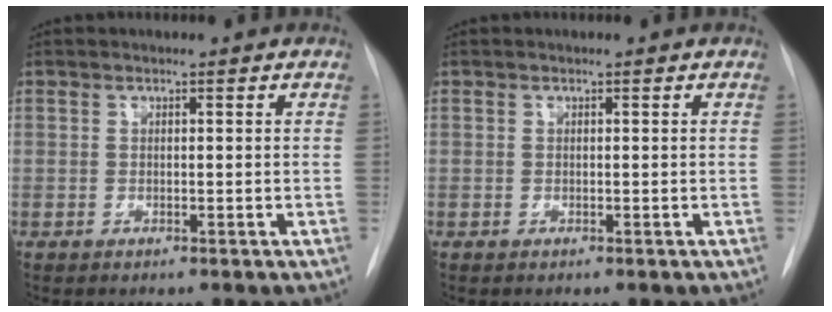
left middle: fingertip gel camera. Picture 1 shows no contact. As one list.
[{"total": 0.0}]